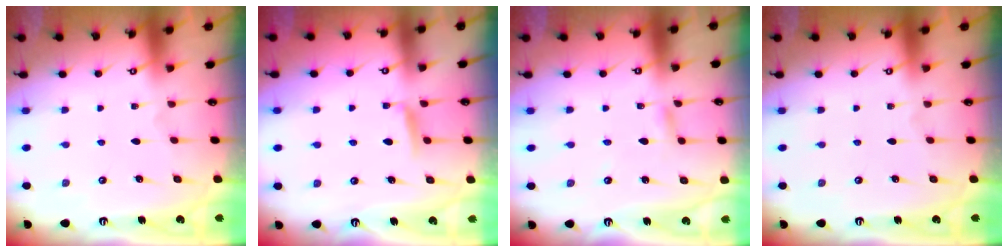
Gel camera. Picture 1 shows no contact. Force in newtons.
{"total": 5.2, "press": 5.2, "slide": 0.7}
{"total": 2.4, "press": 2.4, "slide": 0.2}
{"total": 0.0}